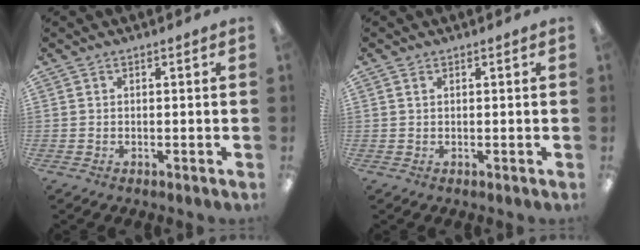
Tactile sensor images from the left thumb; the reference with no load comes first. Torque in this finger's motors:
{"motor_torque": [0.08, -0.03, -0.35, 0.18, -0.05]}